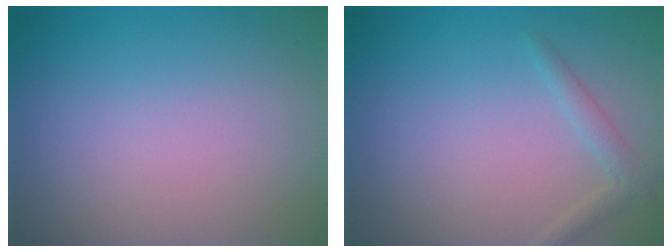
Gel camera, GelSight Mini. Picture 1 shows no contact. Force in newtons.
{"total": 1.4, "press": 1.4, "slide": 0.0}